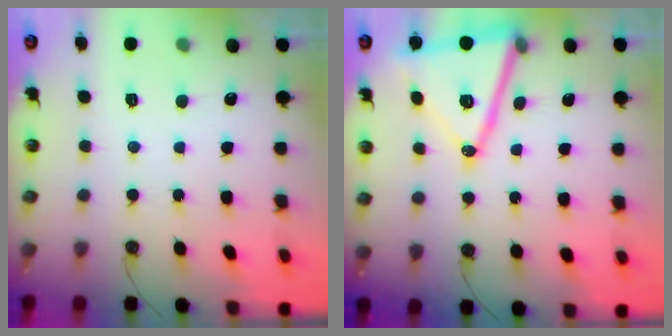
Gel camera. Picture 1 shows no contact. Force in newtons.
{"total": 16.5, "press": 16.0, "slide": 4.1}